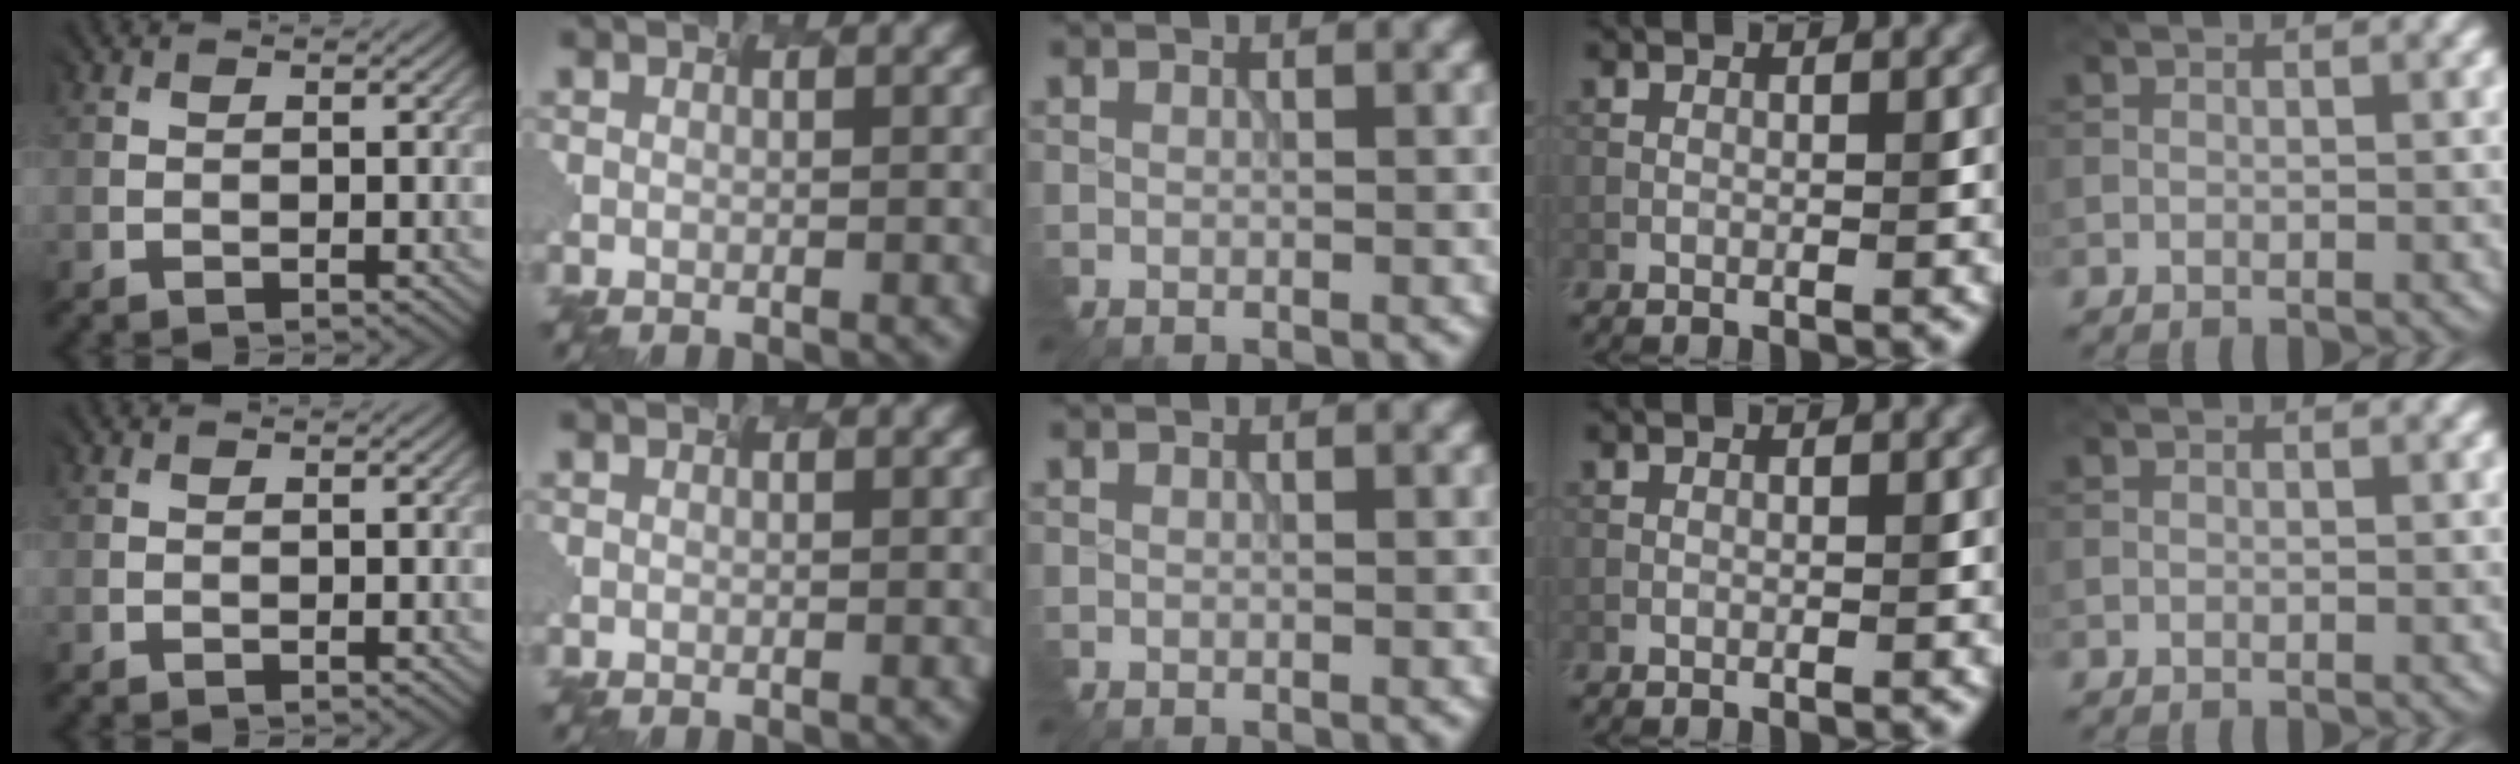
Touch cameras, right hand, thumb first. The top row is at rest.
{}